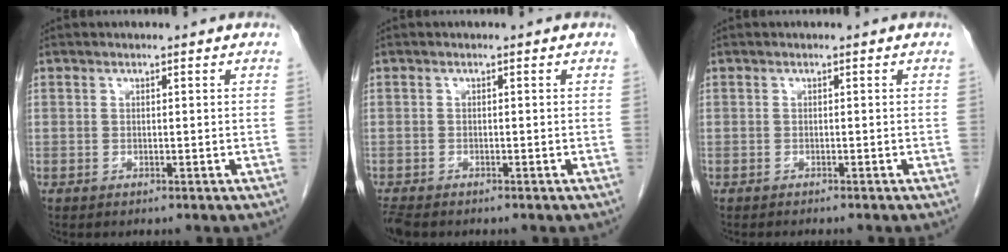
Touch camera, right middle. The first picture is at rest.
{"total": 2.7, "force": [-2.3, 0.8, 1.2], "torque": [-0.029, -0.009, -0.040]}
{"total": 2.2, "force": [-2.0, 0.0, 1.0], "torque": [-0.011, 0.000, -0.023]}